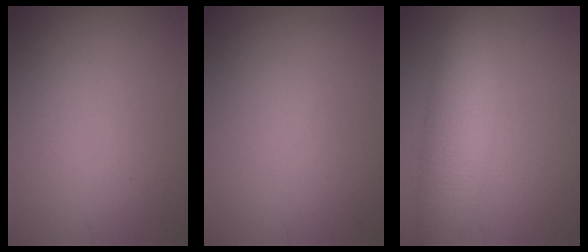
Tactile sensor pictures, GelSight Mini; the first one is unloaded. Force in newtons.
{"total": 0.0}
{"total": 7.5, "press": 7.5, "slide": 0.4}